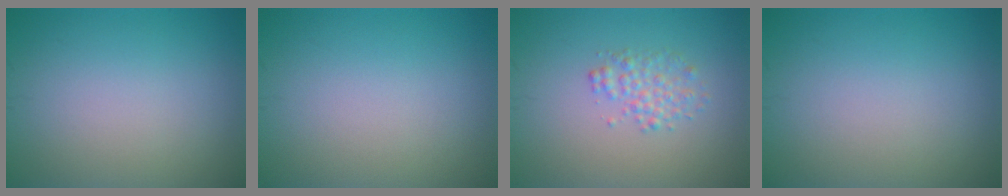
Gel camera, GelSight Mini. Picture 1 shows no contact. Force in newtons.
{"total": 0.0}
{"total": 2.0, "press": 2.0, "slide": 0.1}
{"total": 0.0}